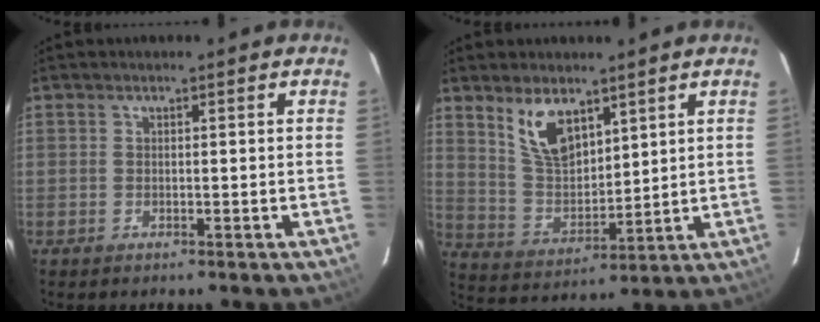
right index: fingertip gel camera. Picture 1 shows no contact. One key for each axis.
{"total": 9.8, "fx": 5.9, "fy": 4.6, "fz": 6.3, "tx": -0.117, "ty": 0.003, "tz": 0.128}